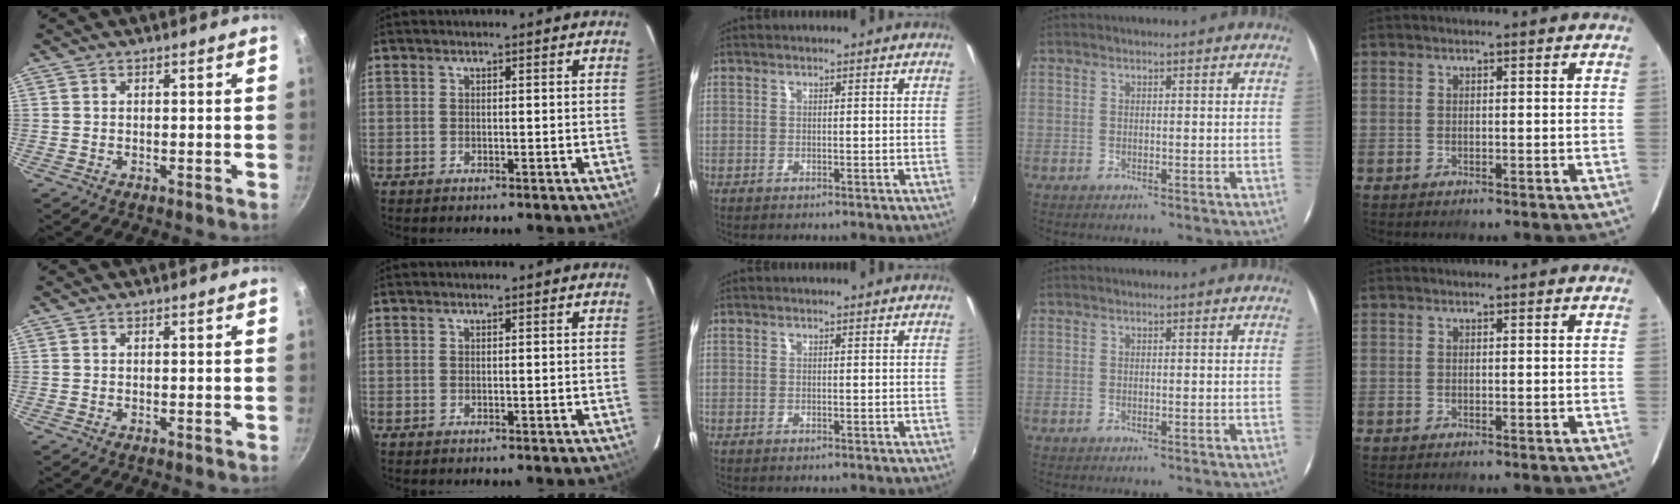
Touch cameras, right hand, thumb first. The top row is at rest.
{}